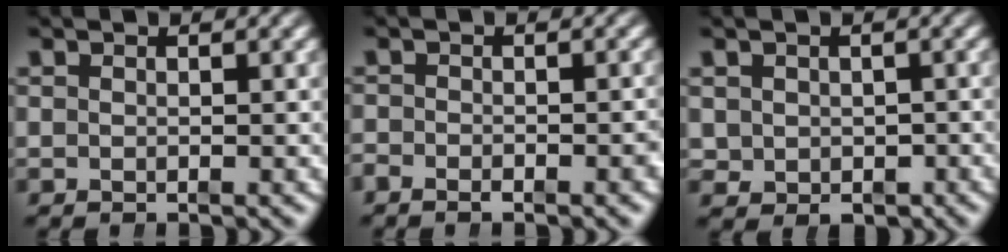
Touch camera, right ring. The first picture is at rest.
{"total": 1.5, "force": [-1.4, 0.3, 0.5], "torque": [-0.001, -0.001, -0.026]}
{"total": 2.4, "force": [-0.6, 2.0, 1.2], "torque": [-0.022, -0.019, 0.006]}